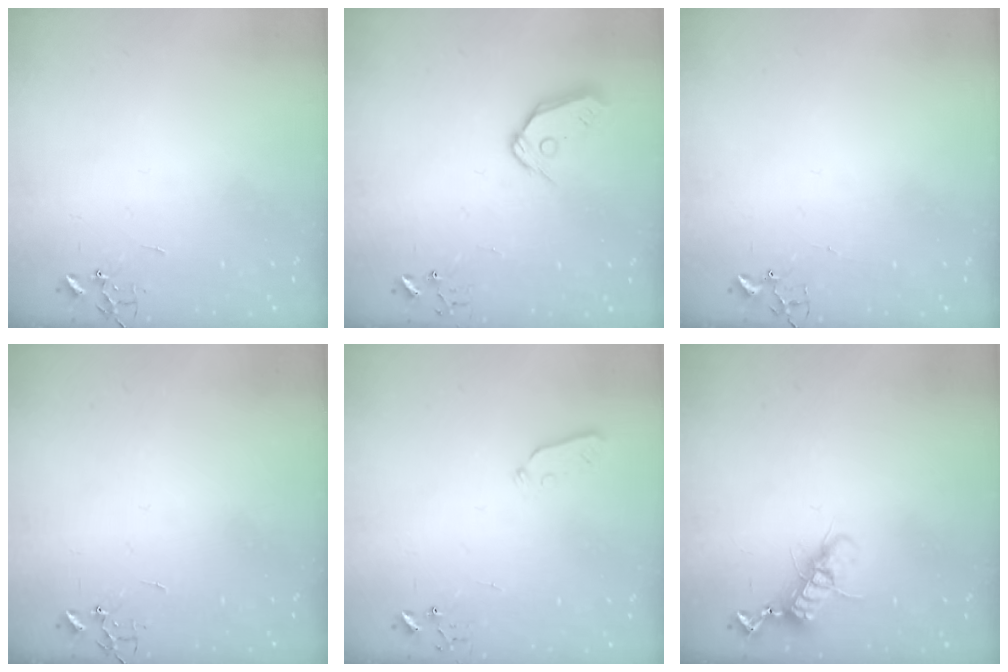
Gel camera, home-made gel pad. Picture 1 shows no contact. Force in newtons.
{"total": 9.4, "press": 9.4, "slide": 0.7}
{"total": 1.8, "press": 1.8, "slide": 0.2}
{"total": 0.0}
{"total": 3.9, "press": 3.8, "slide": 0.8}
{"total": 11.1, "press": 11.1, "slide": 0.7}